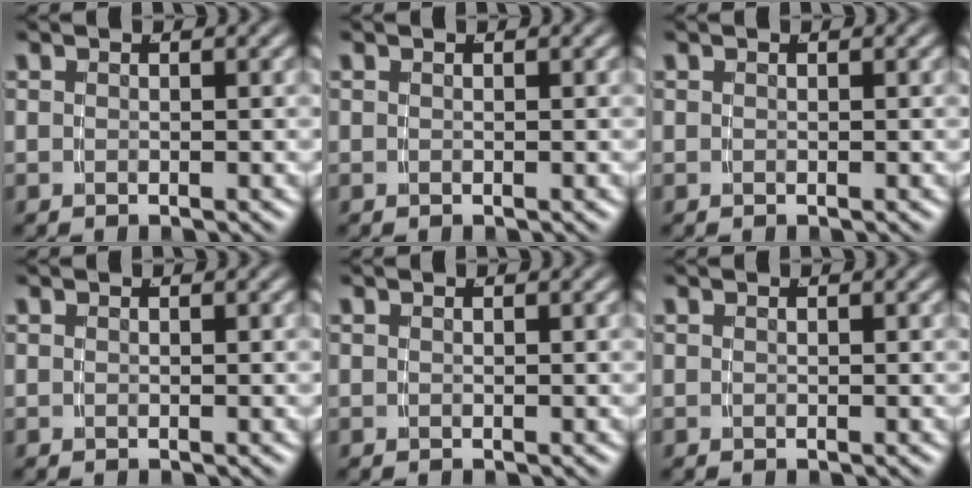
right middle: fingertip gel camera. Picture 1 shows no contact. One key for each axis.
{"total": 0.0}
{"total": 0.0}
{"total": 0.0}
{"total": 0.0}
{"total": 0.0}